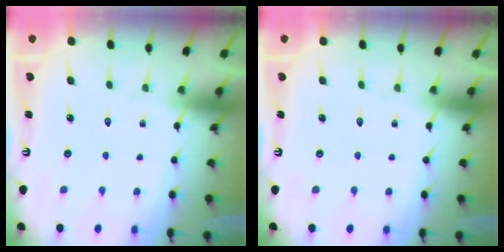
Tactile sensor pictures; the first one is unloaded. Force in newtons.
{"total": 0.0}